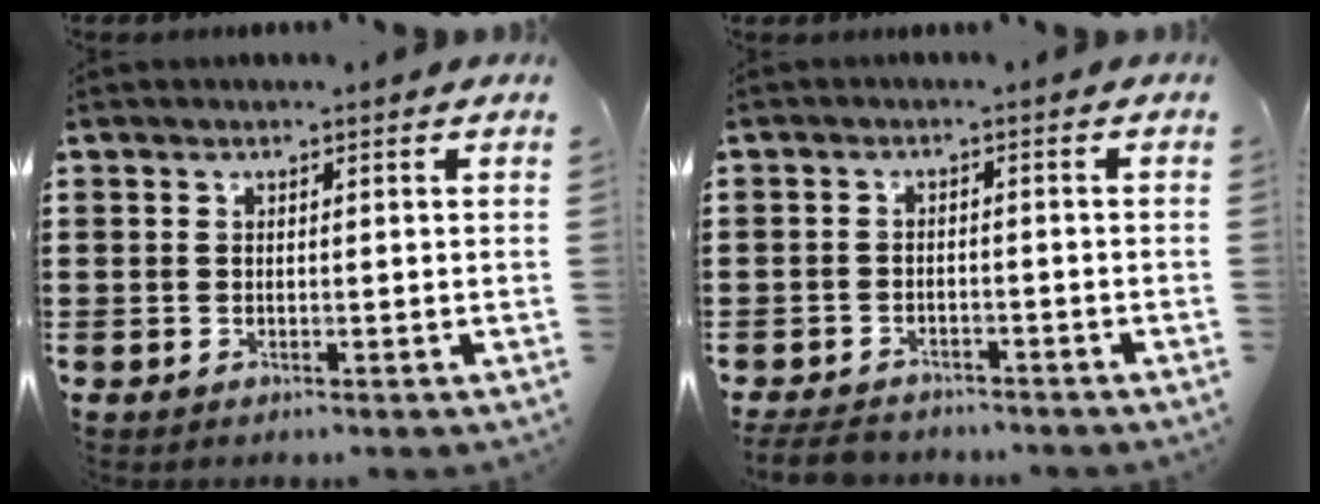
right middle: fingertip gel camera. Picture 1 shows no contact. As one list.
[{"total": 3.5, "force": [-3.4, 0.8, 0.4], "torque": [-0.015, 0.001, -0.074]}]